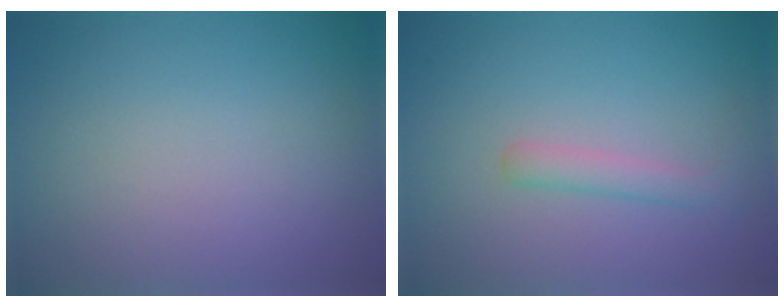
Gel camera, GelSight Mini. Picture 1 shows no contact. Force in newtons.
{"total": 1.6, "press": 1.6, "slide": 0.0}